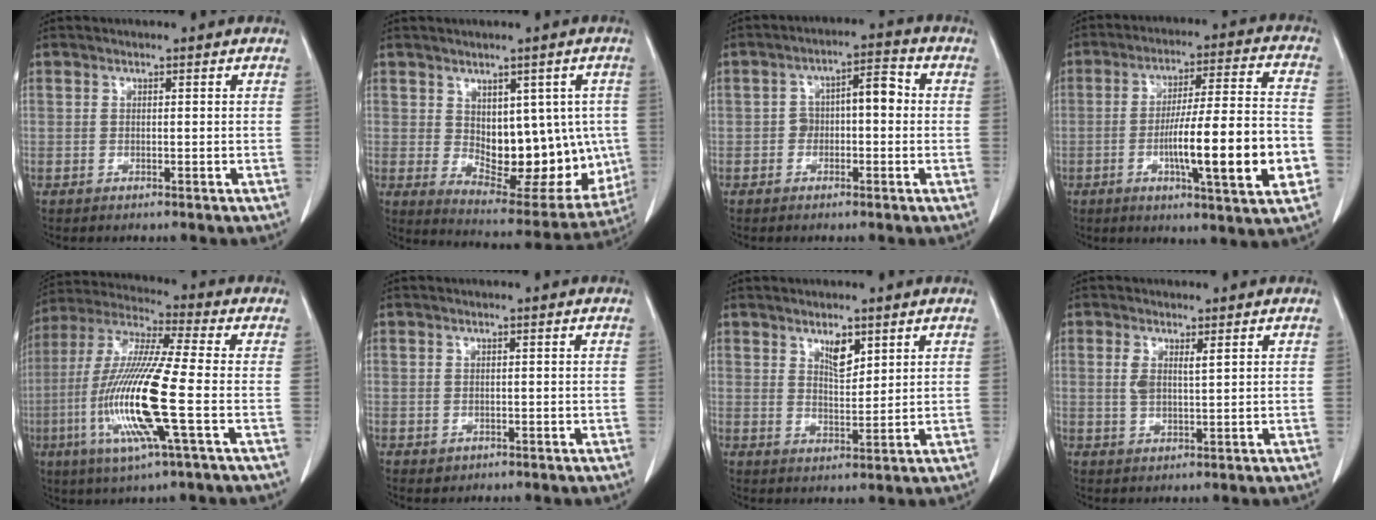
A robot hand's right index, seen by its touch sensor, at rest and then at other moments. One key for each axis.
{"total": 15.5, "fx": 0.1, "fy": 7.8, "fz": 13.4, "tx": -0.173, "ty": -0.004, "tz": 0.033}
{"total": 5.5, "fx": -0.1, "fy": 2.6, "fz": 4.8, "tx": -0.079, "ty": 0.039, "tz": -0.003}
{"total": 16.9, "fx": -4.4, "fy": 0.8, "fz": 16.3, "tx": -0.250, "ty": 0.000, "tz": -0.065}
{"total": 16.6, "fx": -3.8, "fy": 0.1, "fz": 16.1, "tx": -0.342, "ty": -0.016, "tz": -0.080}
{"total": 0.9, "fx": -0.1, "fy": 0.8, "fz": 0.2, "tx": -0.006, "ty": 0.001, "tz": 0.004}
{"total": 3.9, "fx": 2.5, "fy": 1.4, "fz": 2.7, "tx": -0.049, "ty": -0.003, "tz": 0.047}
{"total": 3.2, "fx": 1.3, "fy": 0.8, "fz": 2.8, "tx": -0.062, "ty": 0.002, "tz": 0.030}